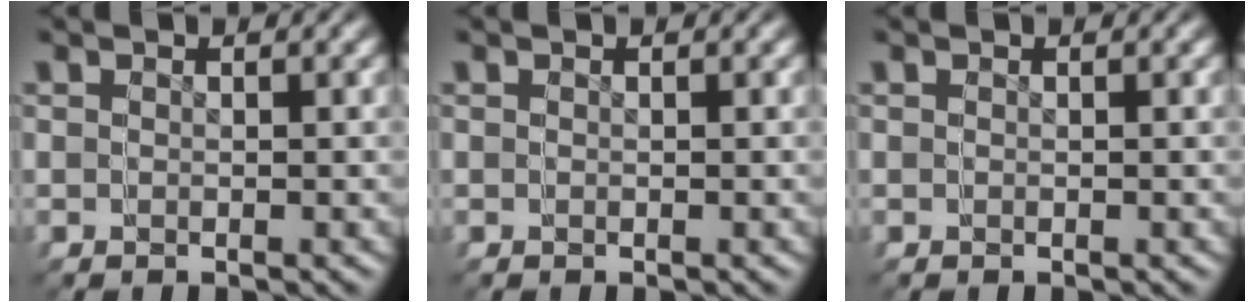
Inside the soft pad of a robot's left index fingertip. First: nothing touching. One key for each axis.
{"total": 0.0}
{"total": 0.0}